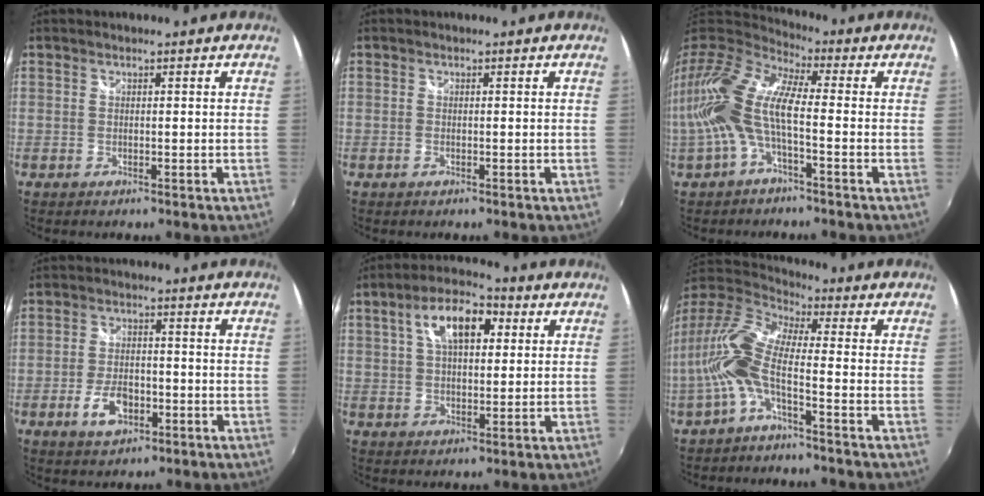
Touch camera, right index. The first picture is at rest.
{"total": 0.0}
{"total": 16.0, "force": [-1.8, 6.1, 14.7], "torque": [-0.296, 0.001, -0.042]}
{"total": 6.6, "force": [-2.8, 3.7, 4.8], "torque": [-0.103, -0.003, -0.046]}
{"total": 10.4, "force": [3.5, 5.2, 8.3], "torque": [-0.143, 0.028, 0.054]}
{"total": 13.2, "force": [-3.0, 3.9, 12.3], "torque": [-0.252, 0.002, -0.064]}